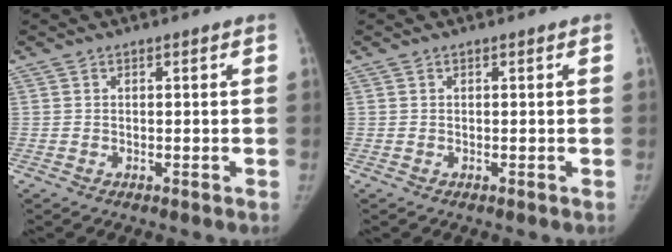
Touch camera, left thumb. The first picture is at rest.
{"total": 0.0}